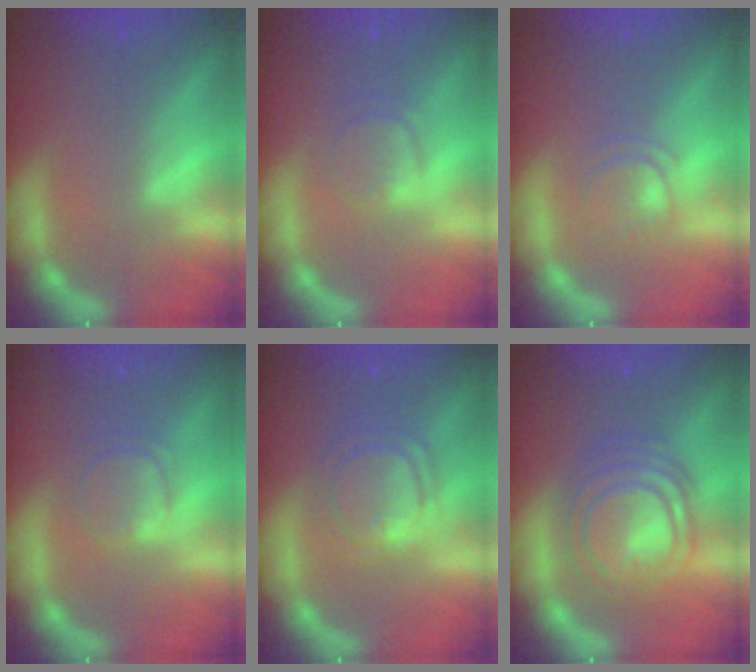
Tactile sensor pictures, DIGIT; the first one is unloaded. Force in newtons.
{"total": 2.4}
{"total": 2.4}
{"total": 3.0}
{"total": 5.6}
{"total": 9.0}